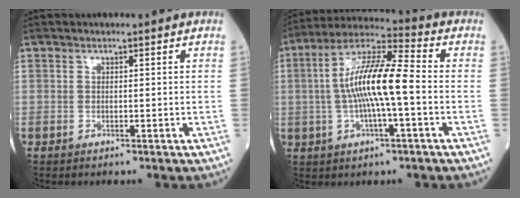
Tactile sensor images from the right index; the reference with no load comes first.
{"total": 12.6, "force": [-0.9, 1.8, 12.4], "torque": [-0.235, 0.017, -0.021]}